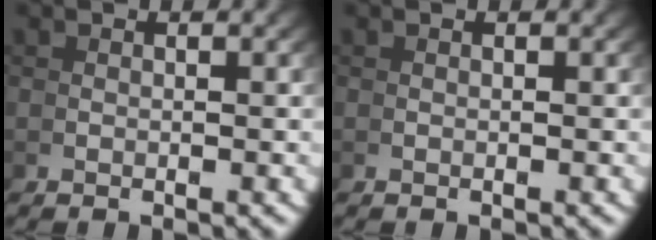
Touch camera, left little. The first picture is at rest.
{"total": 0.0}